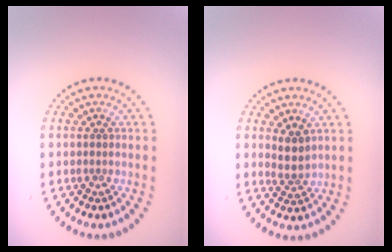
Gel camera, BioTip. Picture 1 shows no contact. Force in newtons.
{"total": 2.1, "press": 1.7, "slide": 1.2}